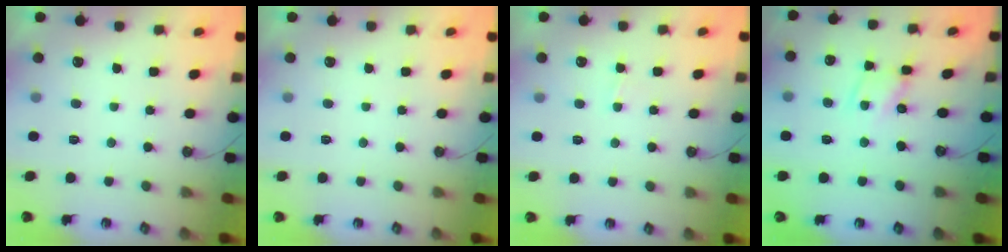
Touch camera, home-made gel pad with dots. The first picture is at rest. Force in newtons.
{"total": 0.0}
{"total": 1.4, "press": 1.3, "slide": 0.2}
{"total": 2.8, "press": 2.8, "slide": 0.2}